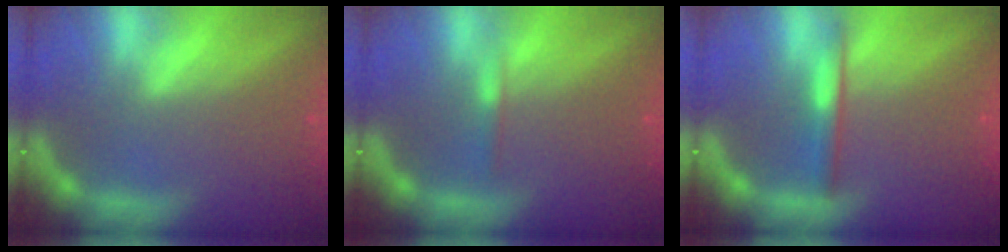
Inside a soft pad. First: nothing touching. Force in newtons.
{"total": 0.9}
{"total": 2.4}